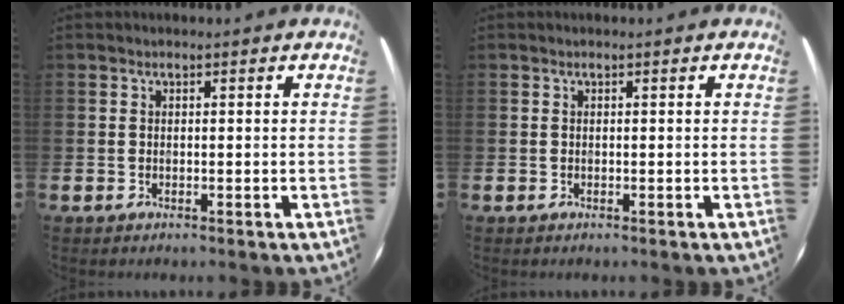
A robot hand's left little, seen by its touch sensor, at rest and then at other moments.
{"total": 0.0}